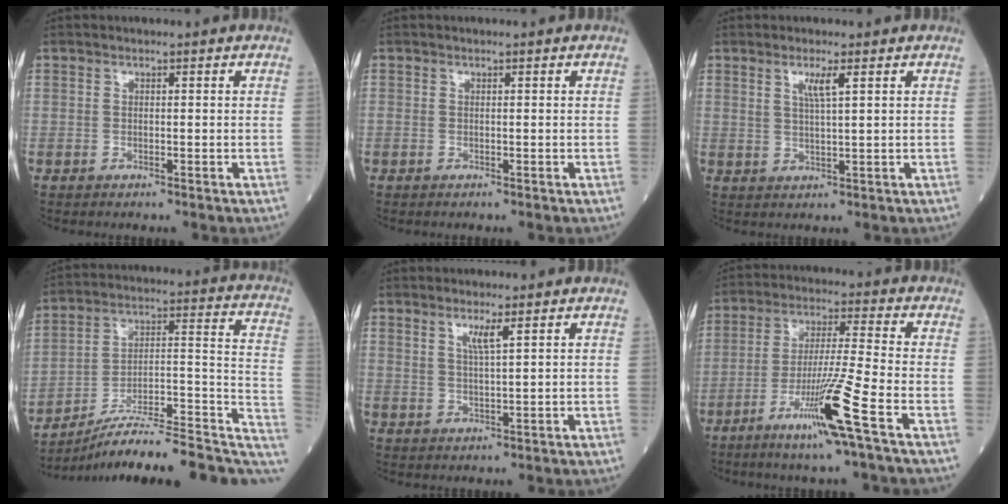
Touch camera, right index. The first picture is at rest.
{"total": 0.0}
{"total": 3.1, "force": [1.5, -0.1, 2.7], "torque": [-0.055, -0.003, 0.030]}
{"total": 19.0, "force": [-14.7, 3.5, 11.5], "torque": [-0.125, 0.049, -0.224]}
{"total": 2.8, "force": [1.6, -0.2, 2.3], "torque": [-0.048, -0.005, 0.032]}
{"total": 11.4, "force": [-5.6, -1.6, 9.8], "torque": [-0.184, -0.021, -0.108]}